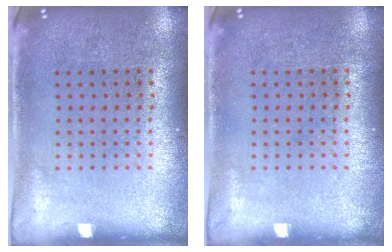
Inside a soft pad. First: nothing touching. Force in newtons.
{"total": 0.0}